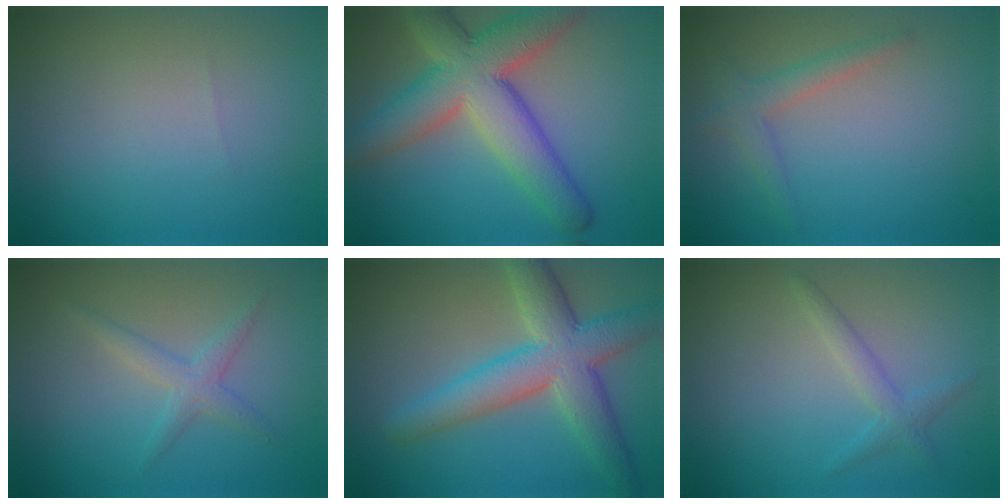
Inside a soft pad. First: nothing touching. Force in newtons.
{"total": 9.3, "press": 9.2, "slide": 0.5}
{"total": 2.1, "press": 2.1, "slide": 0.1}
{"total": 2.1, "press": 2.1, "slide": 0.1}
{"total": 7.4, "press": 7.4, "slide": 0.2}
{"total": 1.8, "press": 1.8, "slide": 0.0}